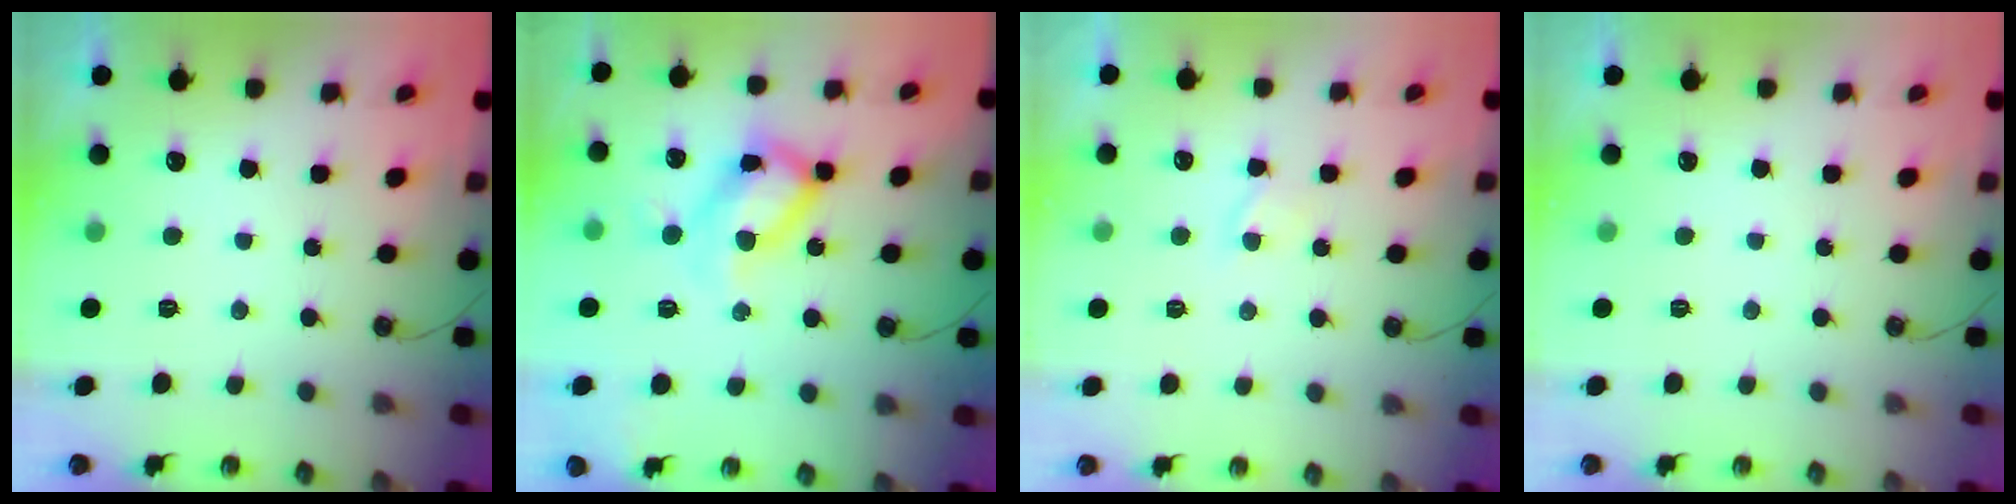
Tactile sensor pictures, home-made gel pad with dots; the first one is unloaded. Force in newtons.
{"total": 17.7, "press": 17.6, "slide": 1.3}
{"total": 1.4, "press": 1.4, "slide": 0.2}
{"total": 0.0}